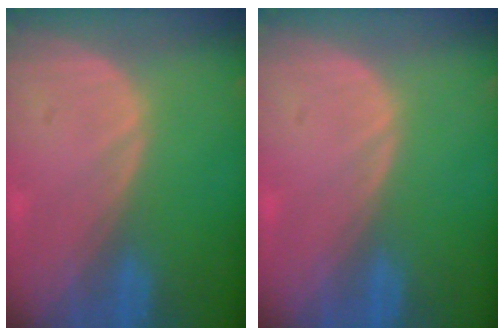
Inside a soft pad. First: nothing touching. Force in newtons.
{"total": 0.0}